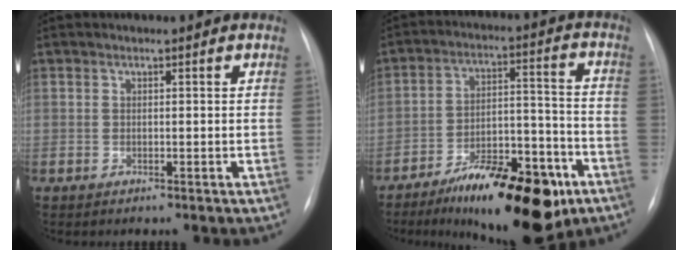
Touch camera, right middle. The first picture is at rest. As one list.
[{"total": 17.7, "force": [-10.9, 5.5, 12.8], "torque": [-0.176, 0.021, -0.167]}]